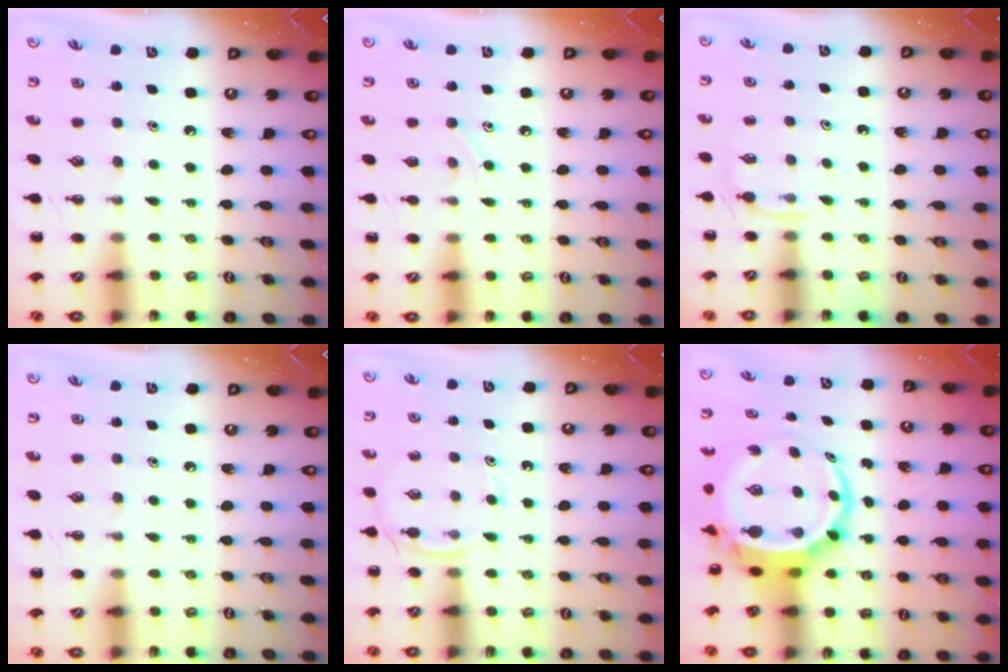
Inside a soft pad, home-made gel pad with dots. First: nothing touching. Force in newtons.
{"total": 3.1, "press": 3.0, "slide": 1.0}
{"total": 4.0, "press": 3.8, "slide": 1.3}
{"total": 0.0}
{"total": 4.9, "press": 4.8, "slide": 1.2}
{"total": 7.1, "press": 6.9, "slide": 2.0}